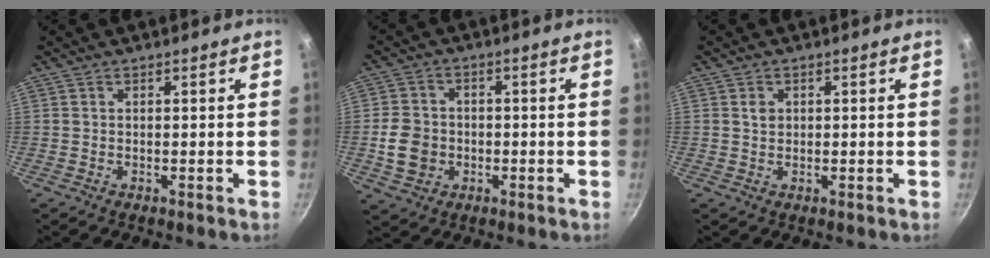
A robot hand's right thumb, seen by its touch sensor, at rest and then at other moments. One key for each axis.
{"total": 7.1, "fx": -1.5, "fy": 6.1, "fz": 3.5, "tx": -0.049, "ty": 0.014, "tz": -0.028}
{"total": 1.7, "fx": 0.5, "fy": 1.4, "fz": 0.9, "tx": -0.010, "ty": 0.001, "tz": 0.007}